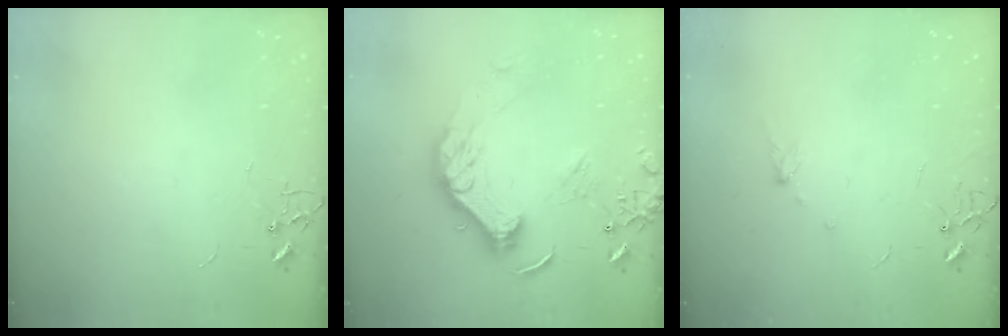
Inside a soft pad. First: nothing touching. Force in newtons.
{"total": 16.2, "press": 16.0, "slide": 2.3}
{"total": 4.5, "press": 4.4, "slide": 0.5}